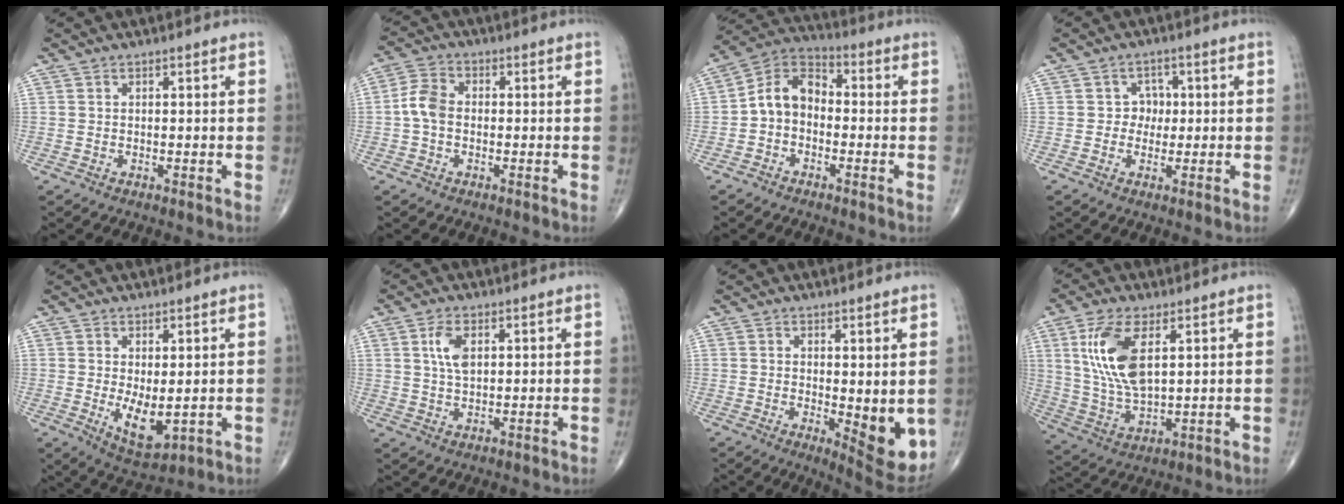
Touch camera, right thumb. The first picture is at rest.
{"total": 5.1, "force": [-0.6, 3.6, 3.7], "torque": [-0.072, 0.016, -0.022]}
{"total": 8.6, "force": [-1.4, 6.4, 5.6], "torque": [-0.082, 0.036, -0.045]}
{"total": 3.4, "force": [0.1, 3.1, 1.3], "torque": [0.009, 0.009, -0.007]}
{"total": 6.5, "force": [-0.2, 3.0, 5.8], "torque": [-0.084, -0.019, 0.013]}
{"total": 4.7, "force": [1.5, 2.3, 3.8], "torque": [-0.076, -0.002, 0.030]}
{"total": 8.6, "force": [-0.5, 3.1, 7.9], "torque": [-0.092, -0.023, 0.004]}
{"total": 12.5, "force": [4.1, 5.5, 10.5], "torque": [-0.220, -0.016, 0.088]}